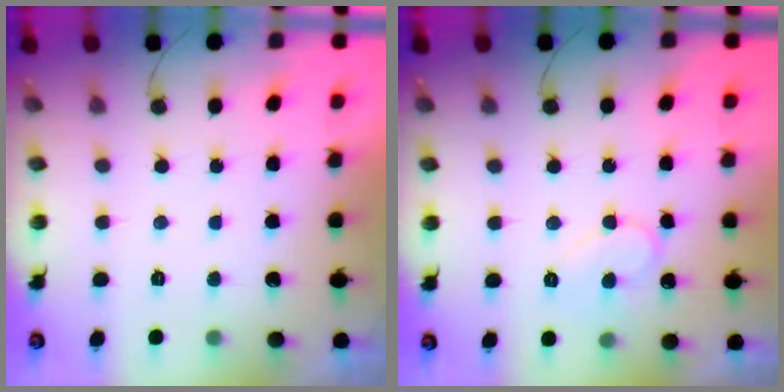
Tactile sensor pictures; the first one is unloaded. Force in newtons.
{"total": 9.1, "press": 9.1, "slide": 0.8}